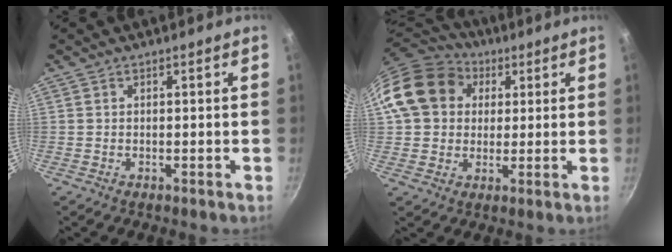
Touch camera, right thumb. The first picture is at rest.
{"total": 15.7, "force": [4.2, 12.9, 7.9], "torque": [-0.124, 0.022, 0.064]}